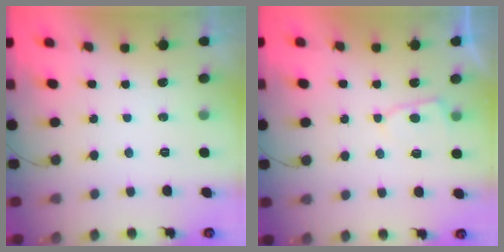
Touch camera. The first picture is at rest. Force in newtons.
{"total": 3.6, "press": 3.6, "slide": 0.4}